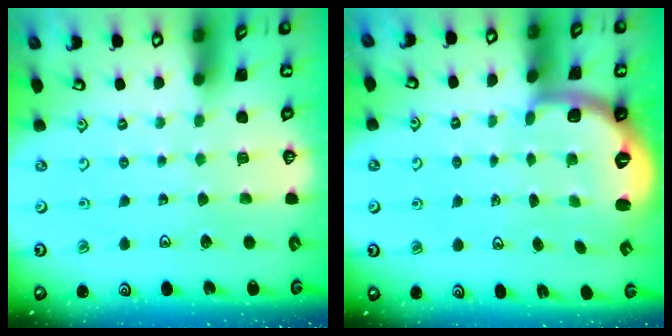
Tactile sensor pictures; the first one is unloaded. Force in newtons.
{"total": 2.5, "press": 2.0, "slide": 1.6}